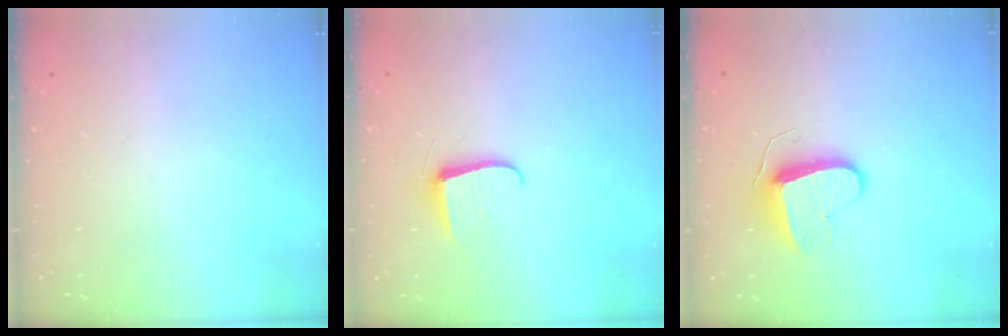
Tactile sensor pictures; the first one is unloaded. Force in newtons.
{"total": 6.2, "press": 6.2, "slide": 0.7}
{"total": 8.5, "press": 8.5, "slide": 0.3}